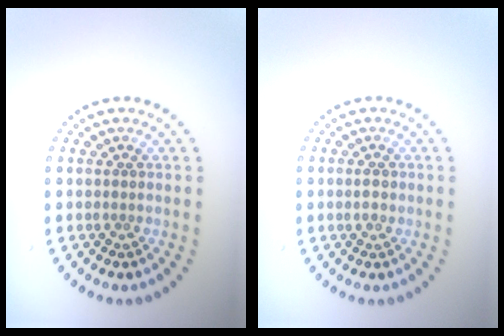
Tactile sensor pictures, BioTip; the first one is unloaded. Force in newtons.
{"total": 1.1, "press": 1.1, "slide": 0.1}